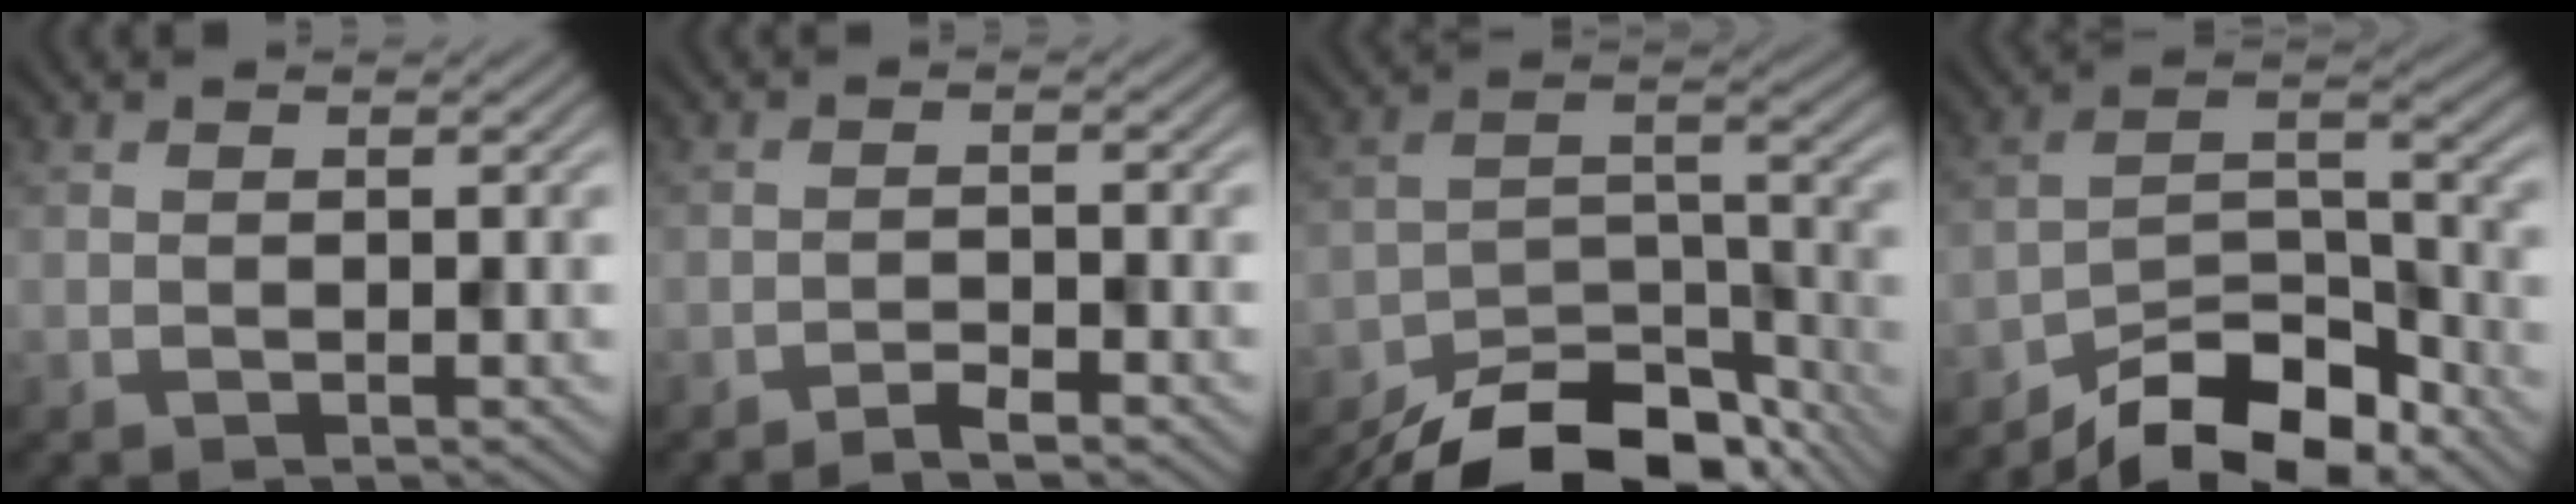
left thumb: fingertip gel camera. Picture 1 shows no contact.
{"total": 2.1, "force": [-1.7, 0.3, 1.1], "torque": [-0.020, 0.002, -0.035]}
{"total": 14.5, "force": [-12.3, 4.9, 5.8], "torque": [-0.098, -0.013, -0.188]}
{"total": 10.9, "force": [-9.1, 3.1, 5.1], "torque": [-0.078, 0.003, -0.172]}